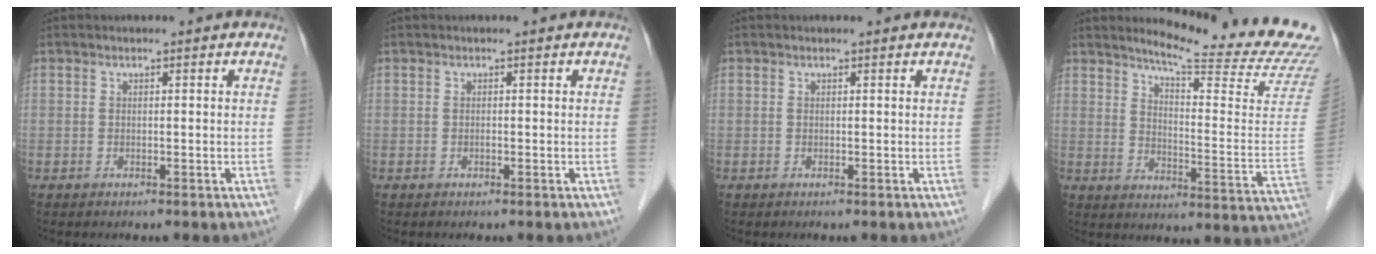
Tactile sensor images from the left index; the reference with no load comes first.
{"total": 0.0}
{"total": 1.2, "force": [1.2, 0.1, 0.1], "torque": [-0.011, 0.003, 0.009]}
{"total": 20.6, "force": [18.8, -0.8, 8.4], "torque": [-0.130, -0.113, 0.231]}